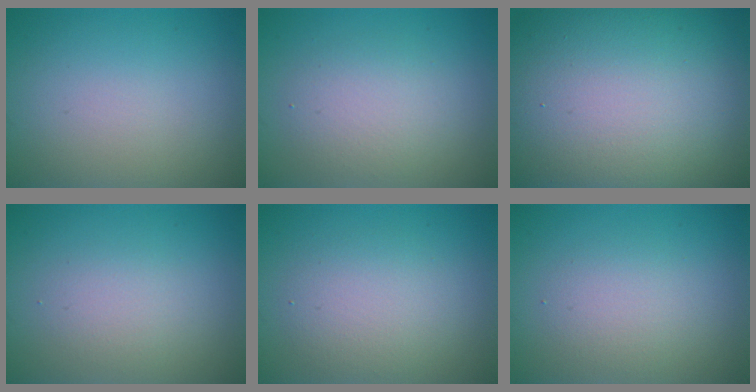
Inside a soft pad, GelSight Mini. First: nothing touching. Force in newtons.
{"total": 3.2, "press": 3.2, "slide": 0.2}
{"total": 21.0, "press": 21.0, "slide": 1.1}
{"total": 1.8, "press": 1.8, "slide": 0.0}
{"total": 2.0, "press": 2.0, "slide": 0.2}
{"total": 2.2, "press": 2.2, "slide": 0.2}